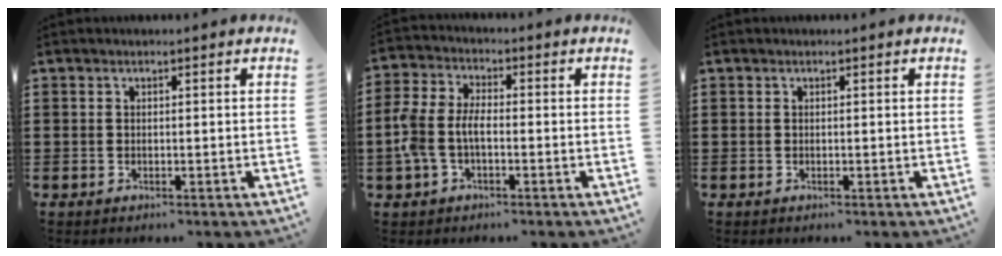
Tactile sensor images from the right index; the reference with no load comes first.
{"total": 5.6, "force": [-1.3, 3.1, 4.4], "torque": [-0.115, -0.003, -0.034]}
{"total": 0.0}